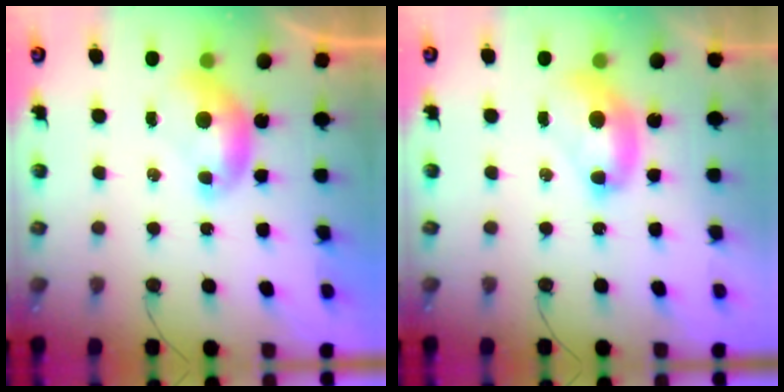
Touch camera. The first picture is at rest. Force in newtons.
{"total": 2.7, "press": 2.7, "slide": 0.1}